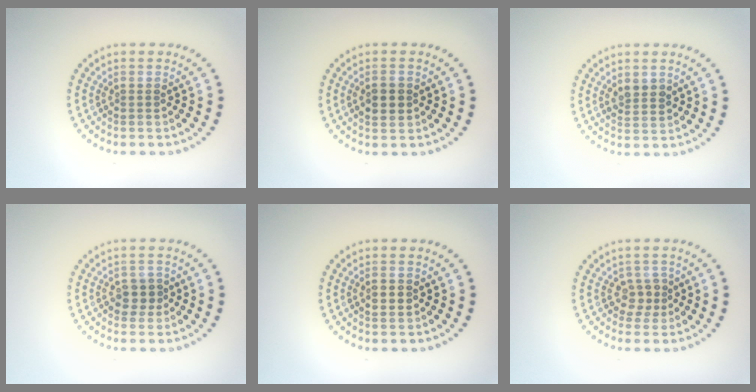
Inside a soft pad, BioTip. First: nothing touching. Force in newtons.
{"total": 2.4, "press": 2.4, "slide": 0.1}
{"total": 1.9, "press": 1.8, "slide": 0.6}
{"total": 1.5, "press": 1.4, "slide": 0.6}
{"total": 1.3, "press": 1.3, "slide": 0.1}
{"total": 1.7, "press": 1.4, "slide": 0.9}